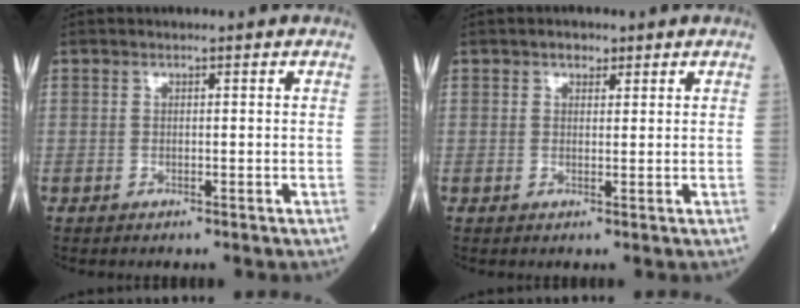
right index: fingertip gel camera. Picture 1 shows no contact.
{"total": 1.5, "force": [1.0, 1.0, 0.6], "torque": [-0.007, 0.001, 0.012]}